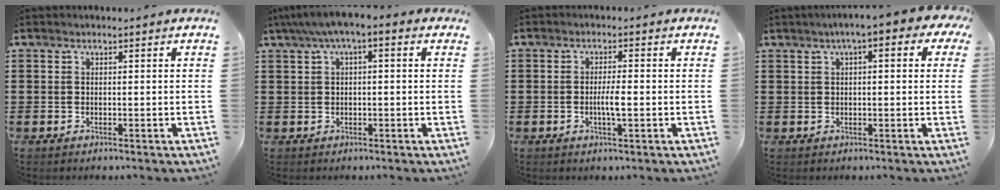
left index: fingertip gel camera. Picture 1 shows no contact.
{"total": 3.0, "force": [-0.1, 0.9, 2.8], "torque": [-0.058, 0.005, -0.008]}
{"total": 3.0, "force": [-0.6, 0.5, 2.9], "torque": [-0.052, 0.001, -0.012]}
{"total": 3.7, "force": [1.3, 0.6, 3.4], "torque": [-0.066, 0.007, 0.019]}